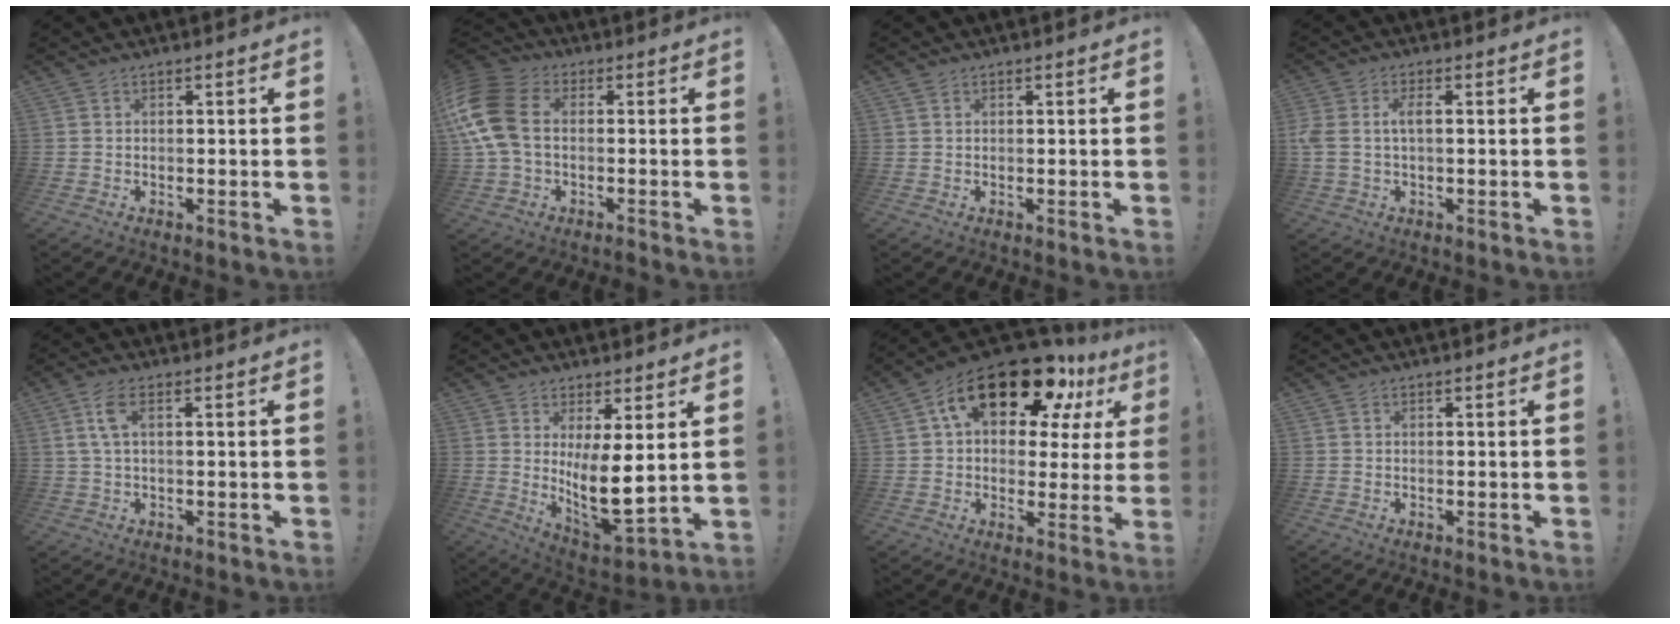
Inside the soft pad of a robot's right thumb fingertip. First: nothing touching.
{"total": 15.4, "force": [0.4, 10.1, 11.6], "torque": [-0.251, 0.022, 0.012]}
{"total": 0.6, "force": [0.5, 0.2, 0.2], "torque": [-0.008, 0.000, 0.011]}
{"total": 4.7, "force": [0.1, 2.2, 4.2], "torque": [-0.094, 0.007, -0.002]}
{"total": 5.2, "force": [1.6, 1.7, 4.6], "torque": [-0.084, 0.002, 0.030]}
{"total": 11.3, "force": [2.2, 3.8, 10.5], "torque": [-0.172, -0.049, 0.042]}
{"total": 20.9, "force": [11.5, 9.8, 14.5], "torque": [-0.238, -0.062, 0.196]}
{"total": 0.0}